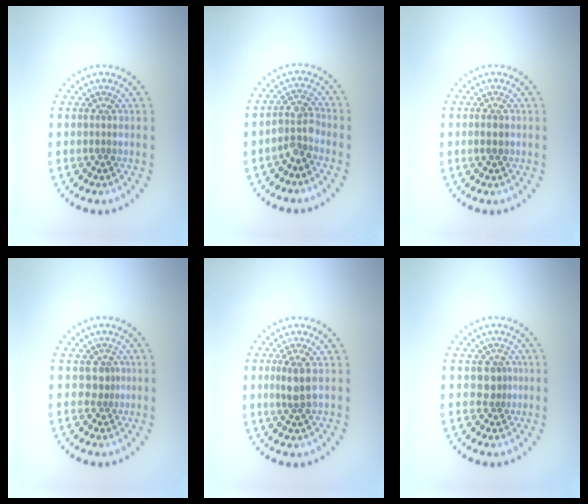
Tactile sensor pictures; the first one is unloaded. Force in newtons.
{"total": 2.6, "press": 2.2, "slide": 1.5}
{"total": 1.2, "press": 1.1, "slide": 0.2}
{"total": 1.2, "press": 0.8, "slide": 0.9}
{"total": 2.0, "press": 1.8, "slide": 0.9}
{"total": 1.9, "press": 1.5, "slide": 1.1}